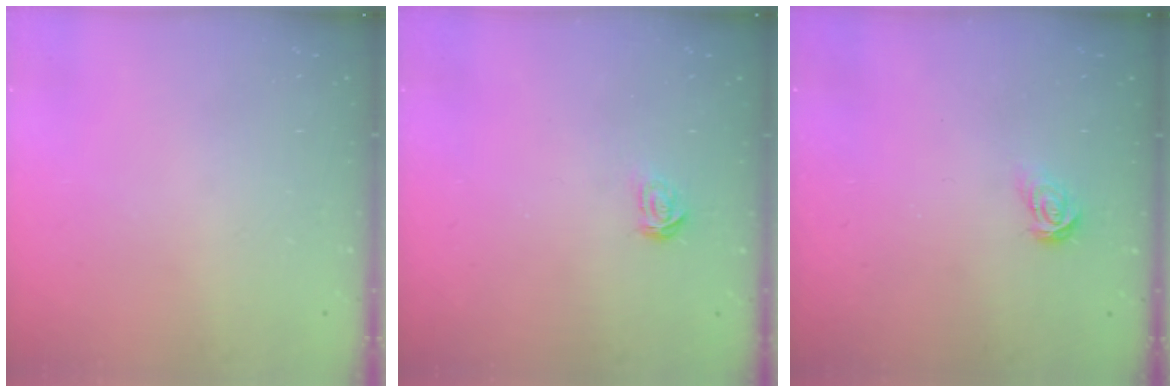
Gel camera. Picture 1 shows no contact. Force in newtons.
{"total": 1.8, "press": 1.8, "slide": 0.2}
{"total": 3.8, "press": 3.8, "slide": 0.4}